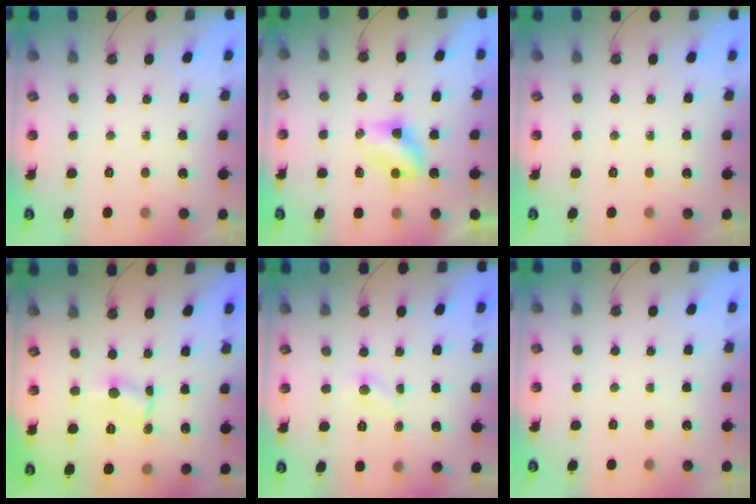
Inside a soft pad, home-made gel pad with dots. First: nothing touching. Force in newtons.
{"total": 5.0, "press": 5.0, "slide": 0.5}
{"total": 0.0}
{"total": 1.1, "press": 1.0, "slide": 0.2}
{"total": 2.6, "press": 2.6, "slide": 0.3}
{"total": 0.0}